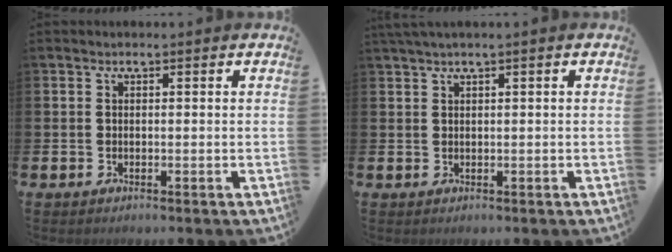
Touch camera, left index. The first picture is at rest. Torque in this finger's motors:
{"motor_torque": [1.08, -1.06, 0.57, 0.19]}